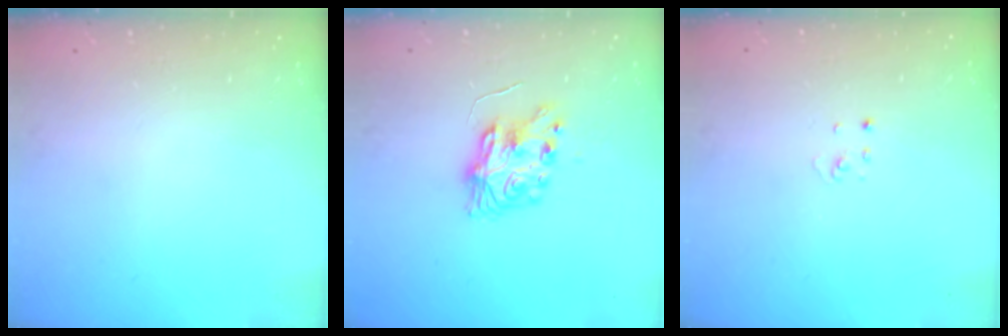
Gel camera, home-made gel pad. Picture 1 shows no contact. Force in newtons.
{"total": 8.1, "press": 8.1, "slide": 0.2}
{"total": 2.1, "press": 2.1, "slide": 0.1}